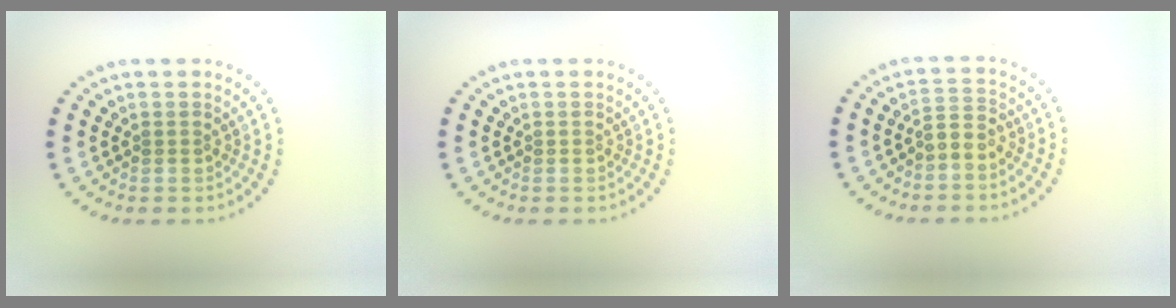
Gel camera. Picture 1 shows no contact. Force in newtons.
{"total": 0.0}
{"total": 1.9, "press": 1.3, "slide": 1.3}